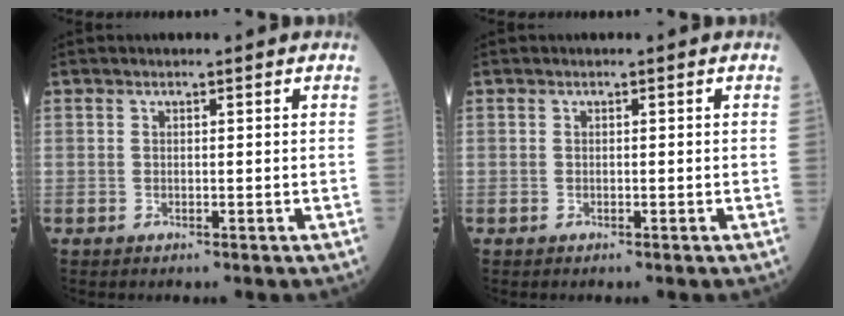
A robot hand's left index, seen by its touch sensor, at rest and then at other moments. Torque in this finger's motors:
{"motor_torque": [0.00, 0.00, 0.00, 0.00]}